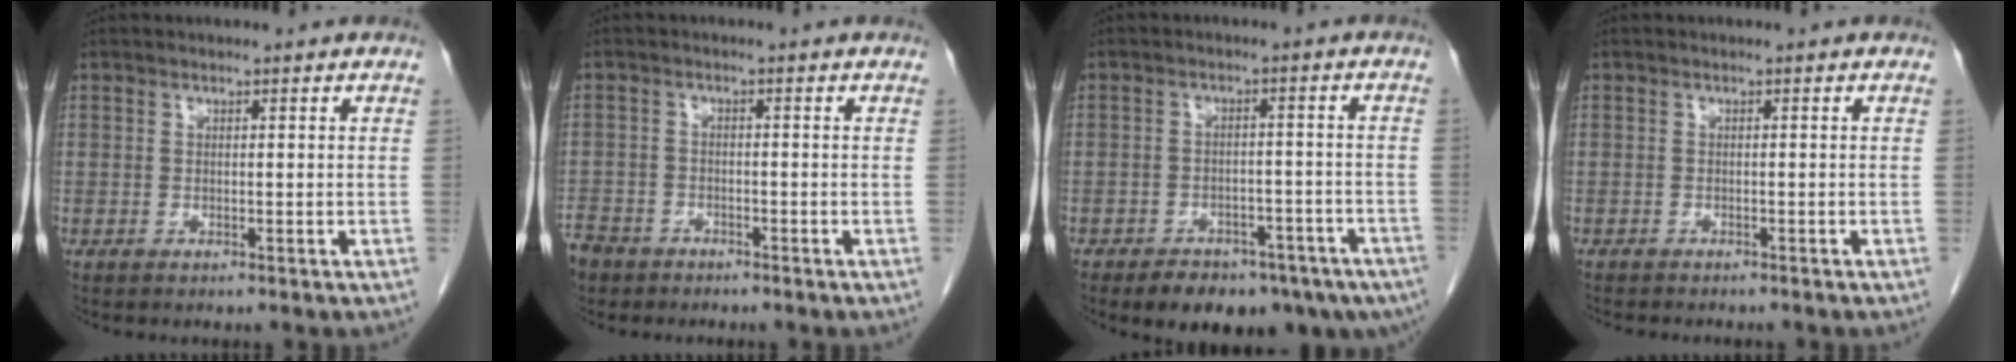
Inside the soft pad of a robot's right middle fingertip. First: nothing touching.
{"total": 7.2, "force": [-5.4, 4.4, 1.9], "torque": [-0.059, -0.004, -0.096]}
{"total": 14.4, "force": [-10.0, 6.9, 7.6], "torque": [-0.094, 0.001, -0.126]}
{"total": 4.7, "force": [-4.1, 1.0, 1.9], "torque": [-0.030, -0.009, -0.053]}